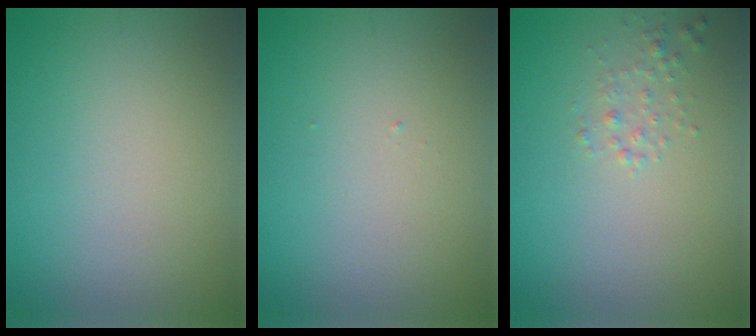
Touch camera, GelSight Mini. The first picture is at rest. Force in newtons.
{"total": 0.0}
{"total": 1.2, "press": 1.2, "slide": 0.1}